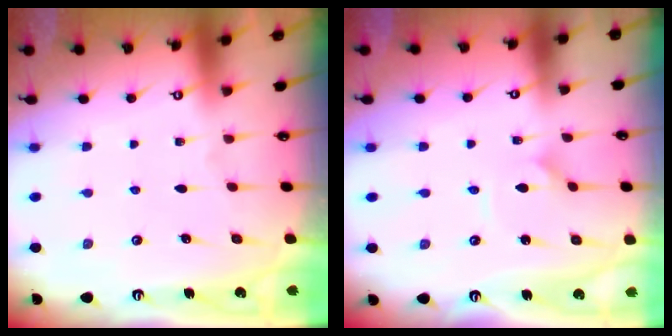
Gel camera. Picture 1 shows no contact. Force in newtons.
{"total": 1.9, "press": 1.9, "slide": 0.0}